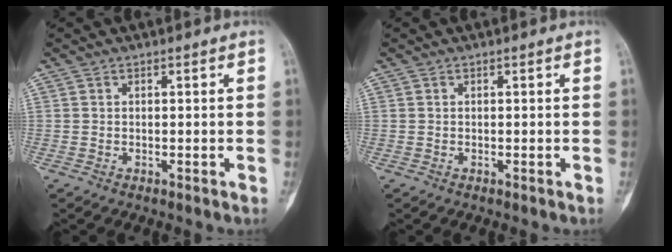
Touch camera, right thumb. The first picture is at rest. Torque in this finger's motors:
{"motor_torque": [0.36, 0.35, -0.03, -0.17, 0.07]}